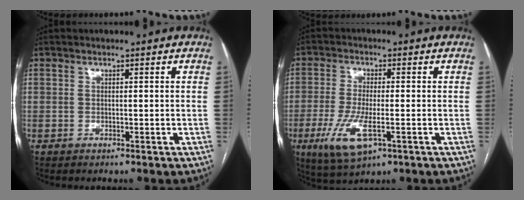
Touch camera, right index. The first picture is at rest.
{"total": 8.6, "force": [-3.2, 2.2, 7.7], "torque": [-0.162, -0.022, -0.053]}